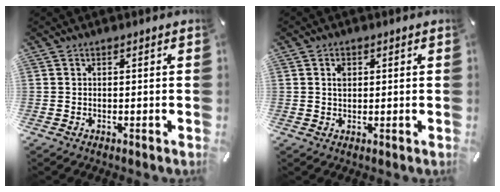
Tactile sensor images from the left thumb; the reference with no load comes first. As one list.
[{"total": 2.0, "force": [0.6, 1.5, 1.2], "torque": [-0.020, 0.002, 0.009]}]